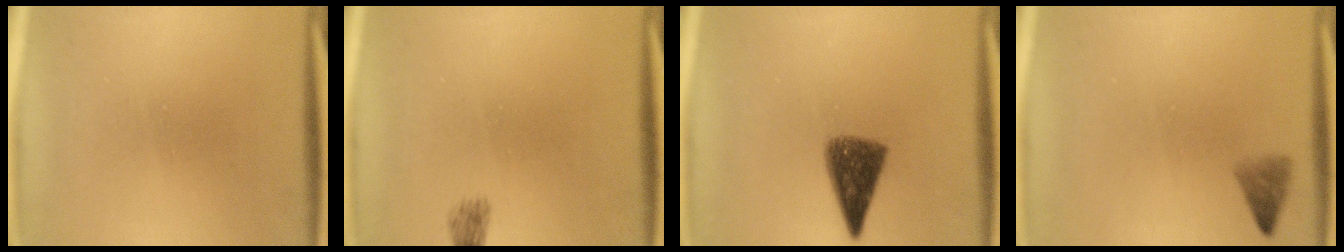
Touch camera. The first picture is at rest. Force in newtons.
{"total": 3.0}
{"total": 8.0}
{"total": 1.0}